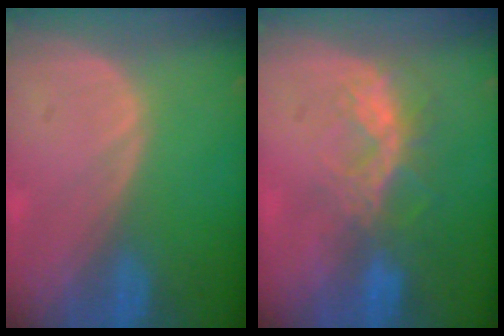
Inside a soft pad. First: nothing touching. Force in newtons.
{"total": 6.5, "press": 5.9, "slide": 2.7}